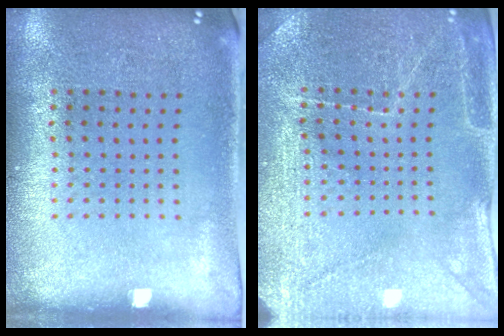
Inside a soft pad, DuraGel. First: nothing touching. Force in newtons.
{"total": 3.2, "press": 3.2, "slide": 0.4}